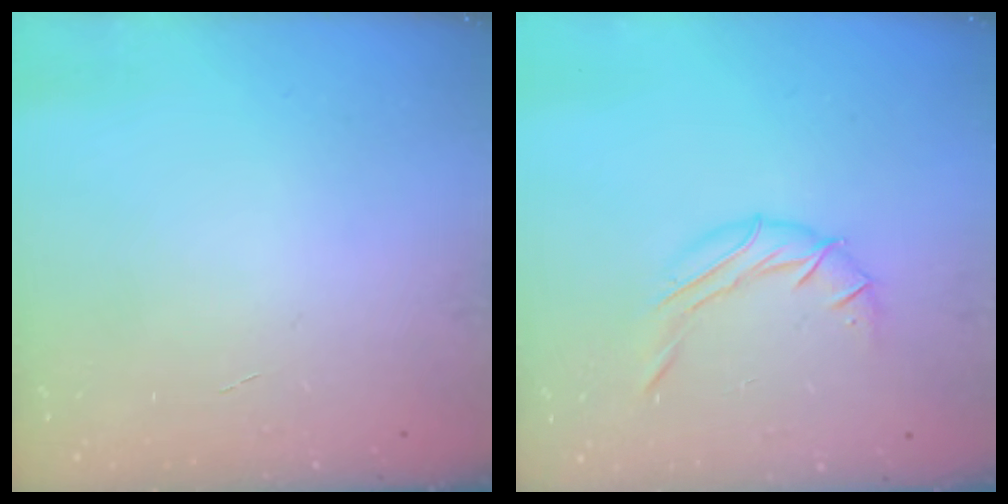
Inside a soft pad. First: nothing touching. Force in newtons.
{"total": 7.3, "press": 7.3, "slide": 0.7}